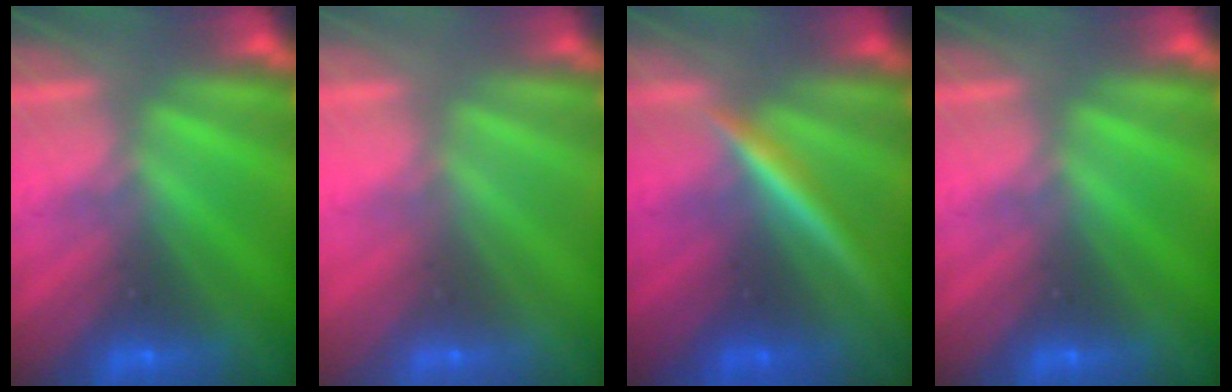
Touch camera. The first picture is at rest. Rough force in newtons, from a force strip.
{"total": 2.9}
{"total": 4.8}
{"total": 0.0}